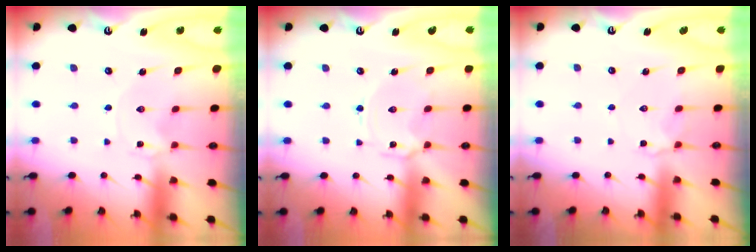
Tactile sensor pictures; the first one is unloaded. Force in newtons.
{"total": 2.6, "press": 2.6, "slide": 0.3}
{"total": 2.8, "press": 2.7, "slide": 0.5}